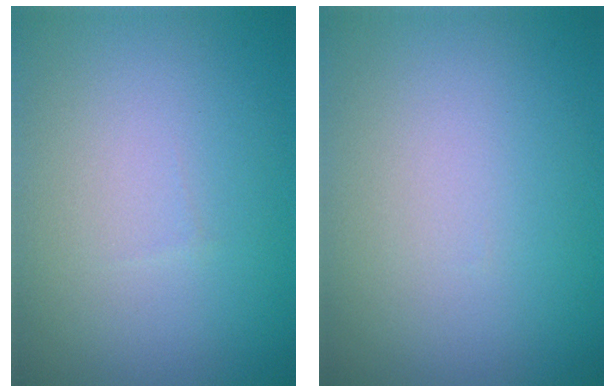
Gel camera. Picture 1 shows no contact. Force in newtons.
{"total": 0.0}